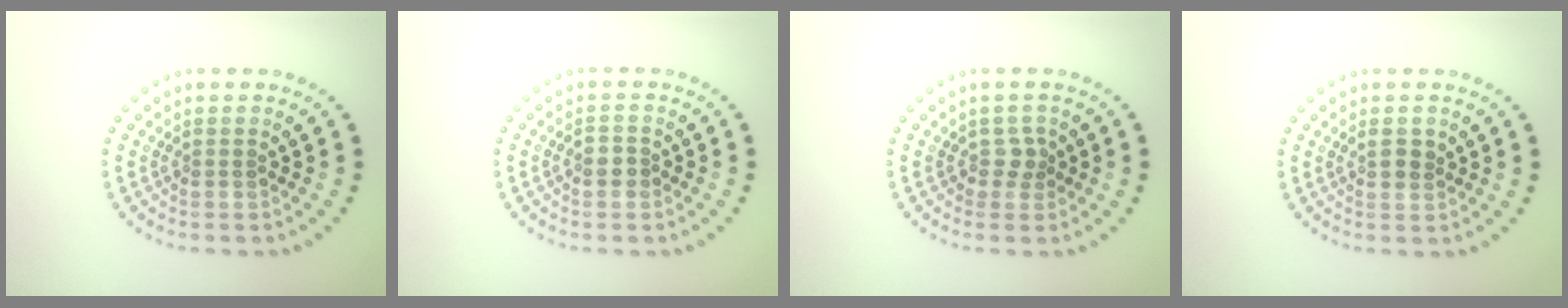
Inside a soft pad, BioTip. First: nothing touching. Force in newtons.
{"total": 1.4, "press": 1.3, "slide": 0.4}
{"total": 1.3, "press": 1.0, "slide": 0.8}
{"total": 1.4, "press": 1.4, "slide": 0.3}